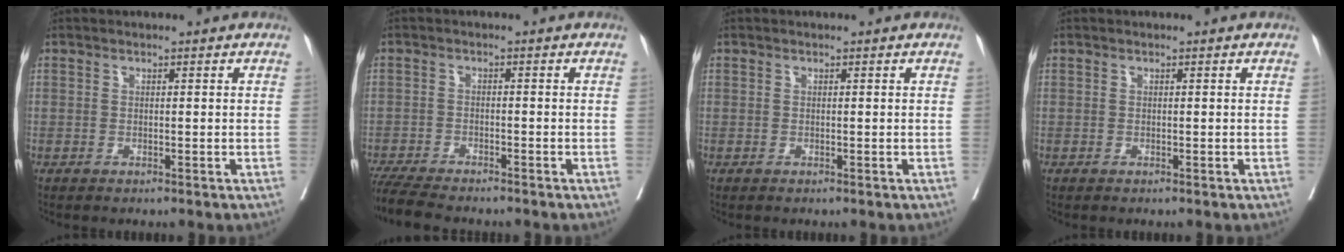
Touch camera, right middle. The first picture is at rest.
{"total": 8.2, "force": [-7.4, 1.0, 3.5], "torque": [-0.055, -0.019, -0.124]}
{"total": 0.0}
{"total": 0.0}